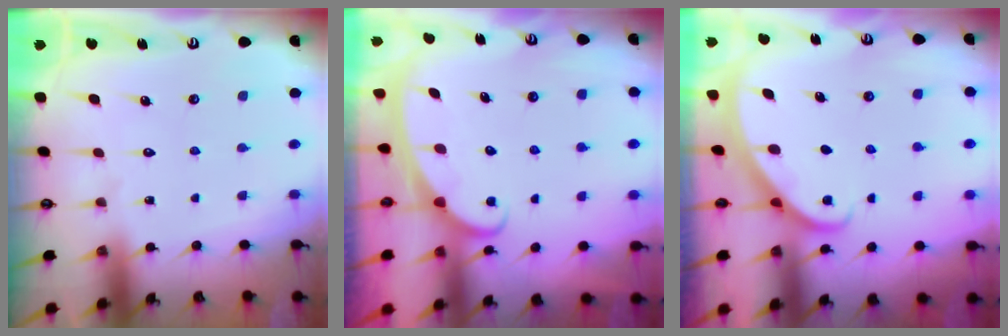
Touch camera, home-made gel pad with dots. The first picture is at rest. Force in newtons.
{"total": 2.4, "press": 2.4, "slide": 0.3}
{"total": 2.3, "press": 2.3, "slide": 0.2}